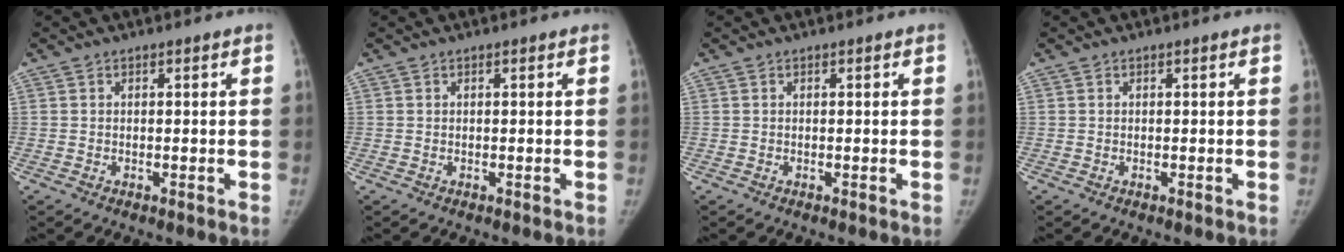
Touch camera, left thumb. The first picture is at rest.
{"total": 0.0}
{"total": 0.0}
{"total": 0.0}